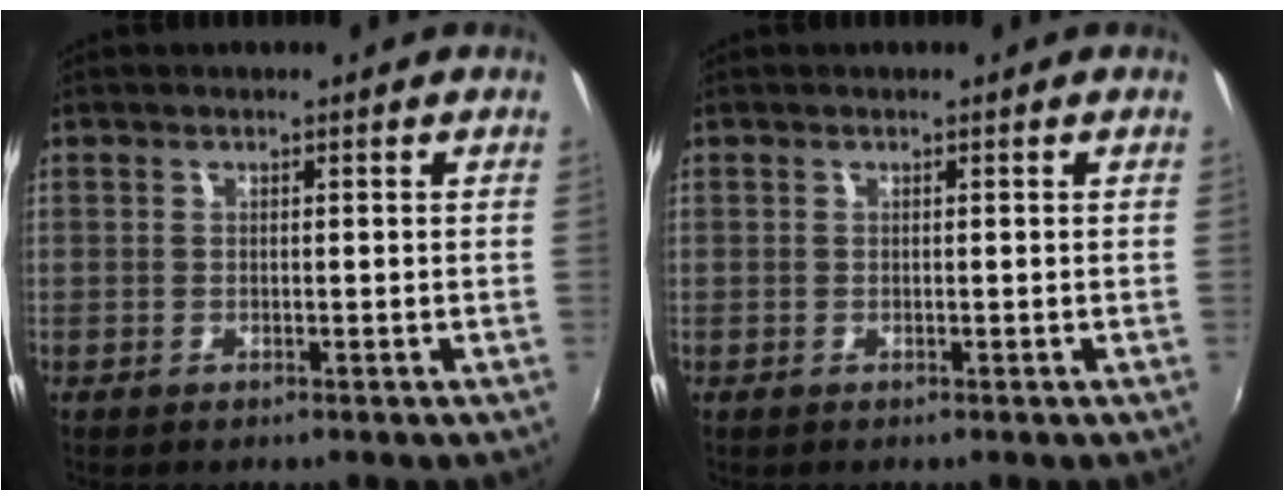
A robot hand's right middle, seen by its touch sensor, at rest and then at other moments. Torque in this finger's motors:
{"motor_torque": [0.00, 0.00, 0.00, 0.00]}